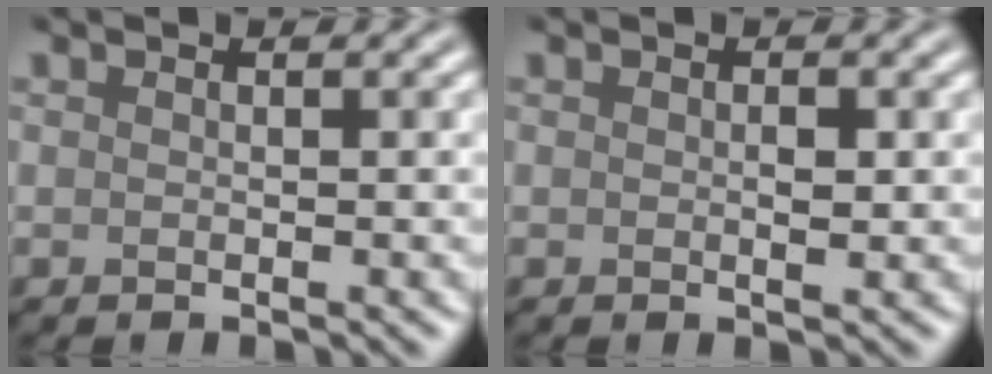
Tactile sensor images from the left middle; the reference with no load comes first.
{"total": 0.9, "force": [-0.2, 0.1, 0.8], "torque": [-0.017, -0.005, 0.001]}